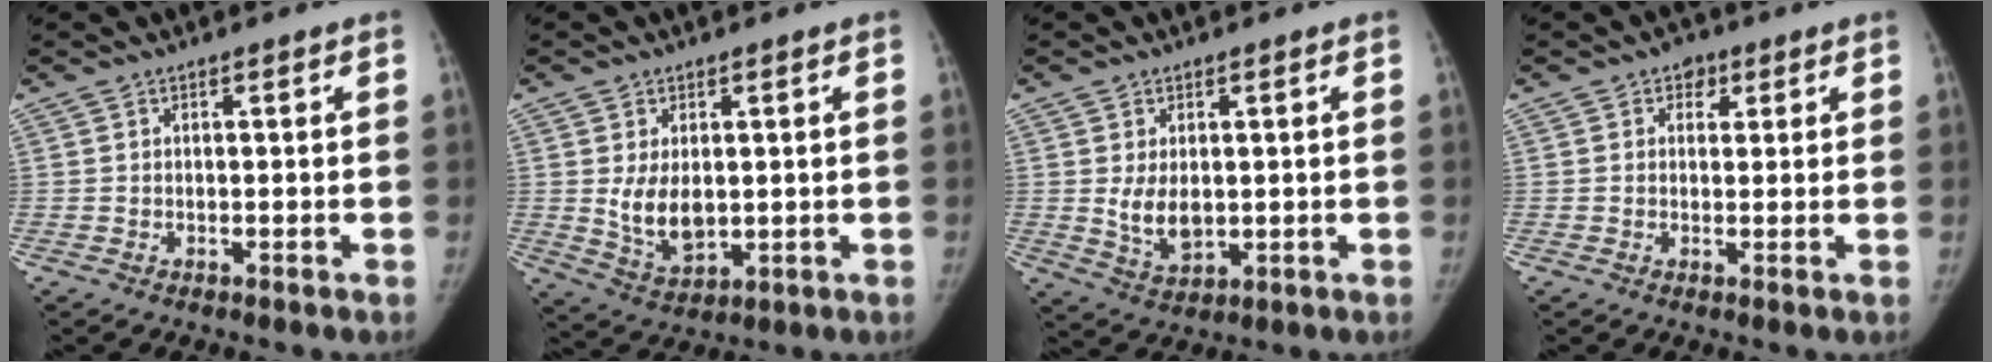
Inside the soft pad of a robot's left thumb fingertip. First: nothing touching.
{"total": 7.8, "force": [0.6, 4.9, 6.0], "torque": [-0.090, -0.017, 0.028]}
{"total": 6.4, "force": [0.4, 4.0, 4.9], "torque": [-0.074, -0.016, 0.021]}
{"total": 3.1, "force": [1.5, 2.4, 1.2], "torque": [0.008, -0.003, 0.015]}